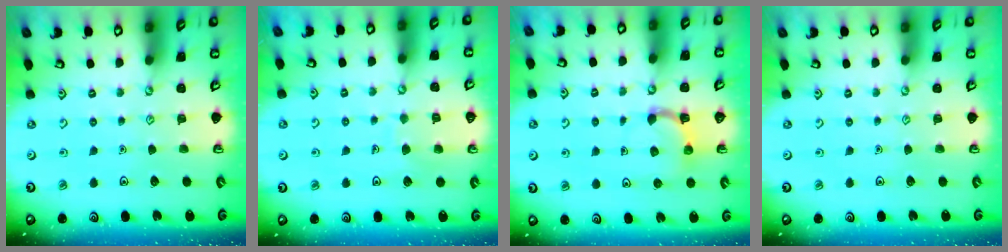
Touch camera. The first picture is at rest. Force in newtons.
{"total": 5.8, "press": 5.7, "slide": 0.6}
{"total": 5.1, "press": 5.0, "slide": 0.9}
{"total": 0.0}